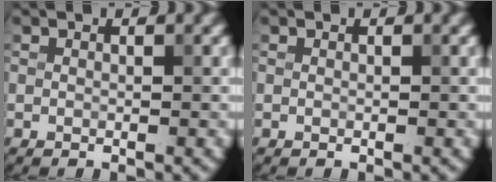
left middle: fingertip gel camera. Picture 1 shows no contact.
{"total": 0.0}